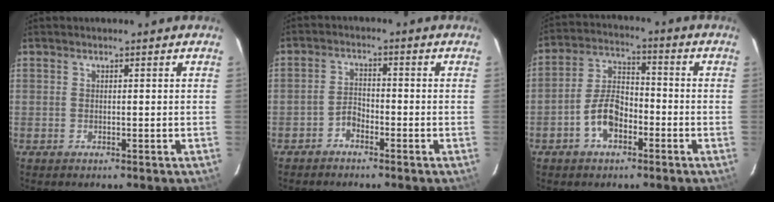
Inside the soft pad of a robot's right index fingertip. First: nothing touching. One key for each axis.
{"total": 2.6, "fx": -2.1, "fy": 1.3, "fz": 0.9, "tx": -0.023, "ty": 0.009, "tz": -0.038}
{"total": 8.2, "fx": -3.8, "fy": 4.6, "fz": 5.6, "tx": -0.112, "ty": 0.018, "tz": -0.064}